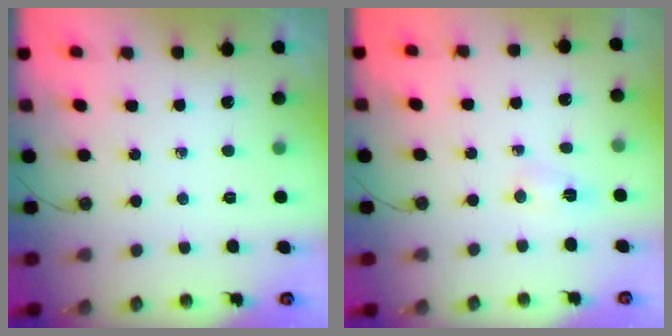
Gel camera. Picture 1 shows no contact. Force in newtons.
{"total": 2.7, "press": 2.7, "slide": 0.4}